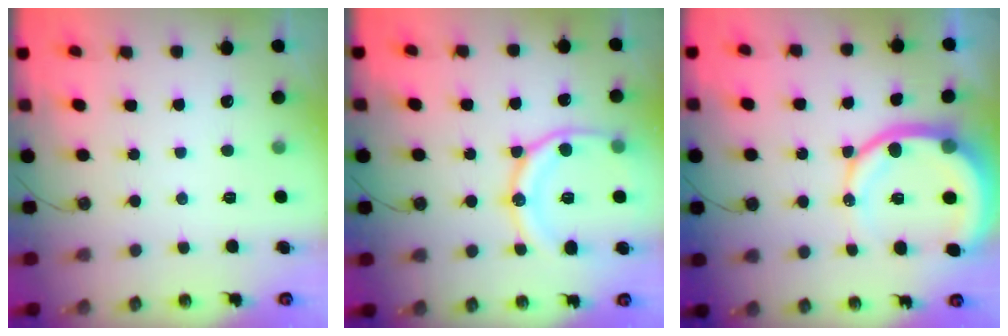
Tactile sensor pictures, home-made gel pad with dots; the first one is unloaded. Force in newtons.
{"total": 17.2, "press": 17.1, "slide": 1.8}
{"total": 13.7, "press": 13.6, "slide": 1.8}